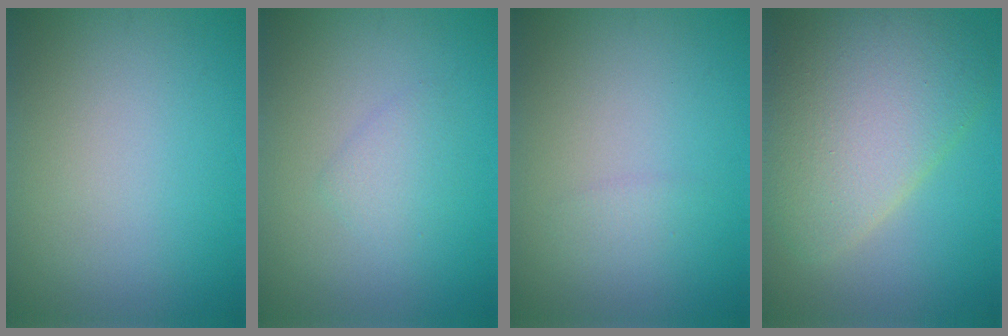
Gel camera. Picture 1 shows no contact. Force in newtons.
{"total": 1.5, "press": 1.5, "slide": 0.1}
{"total": 0.8, "press": 0.8, "slide": 0.1}
{"total": 8.2, "press": 8.2, "slide": 0.5}